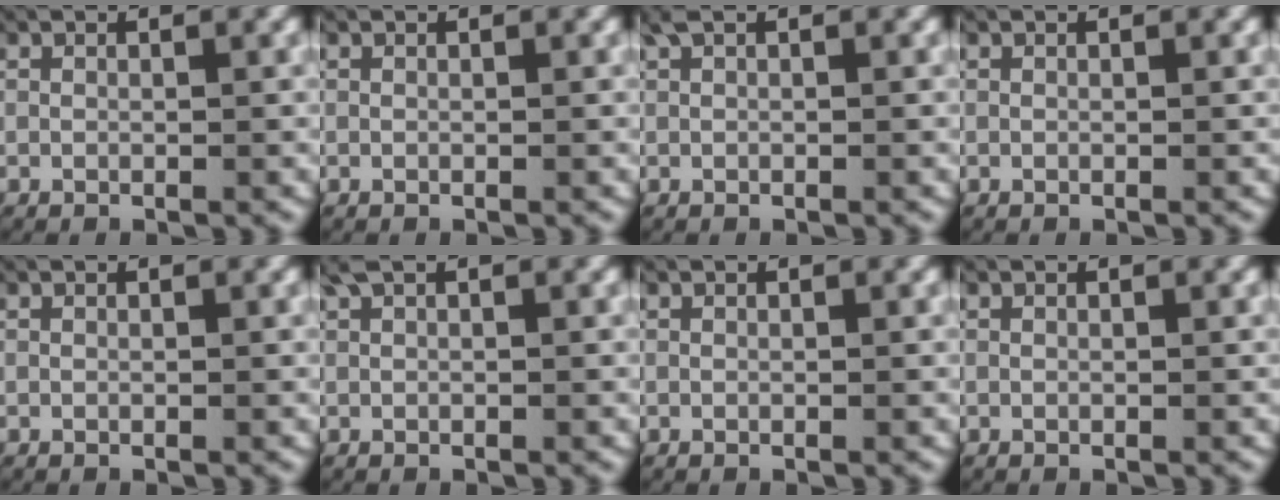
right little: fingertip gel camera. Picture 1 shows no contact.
{"total": 0.0}
{"total": 1.2, "force": [0.9, 0.2, 0.7], "torque": [-0.012, 0.007, 0.015]}
{"total": 0.0}
{"total": 0.0}
{"total": 1.5, "force": [1.1, 0.3, 0.9], "torque": [-0.016, 0.008, 0.018]}
{"total": 0.0}
{"total": 0.0}